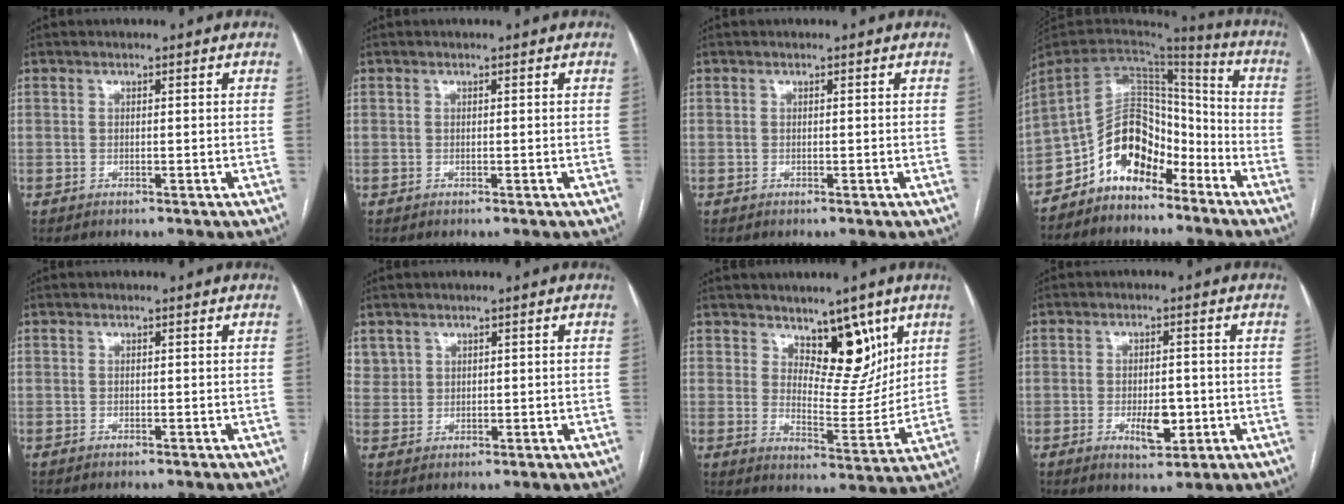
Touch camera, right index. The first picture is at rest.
{"total": 0.0}
{"total": 0.0}
{"total": 12.0, "force": [-8.0, 6.8, 5.8], "torque": [-0.110, 0.041, -0.148]}
{"total": 0.0}
{"total": 2.7, "force": [1.7, 2.1, 0.1], "torque": [0.007, 0.005, 0.034]}
{"total": 9.2, "force": [5.7, 4.5, 5.7], "torque": [-0.068, -0.009, 0.098]}
{"total": 5.3, "force": [-1.5, 2.2, 4.6], "torque": [-0.073, -0.003, -0.016]}